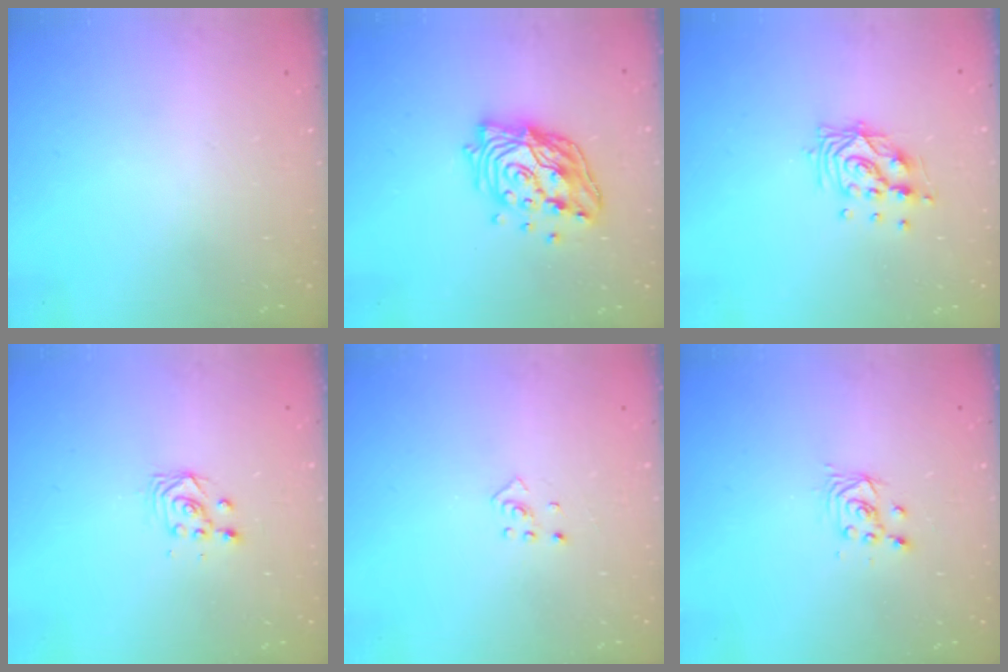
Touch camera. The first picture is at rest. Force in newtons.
{"total": 17.6, "press": 17.0, "slide": 4.2}
{"total": 10.6, "press": 10.5, "slide": 0.8}
{"total": 2.9, "press": 2.9, "slide": 0.1}
{"total": 2.0, "press": 1.9, "slide": 0.8}
{"total": 2.6, "press": 2.6, "slide": 0.1}